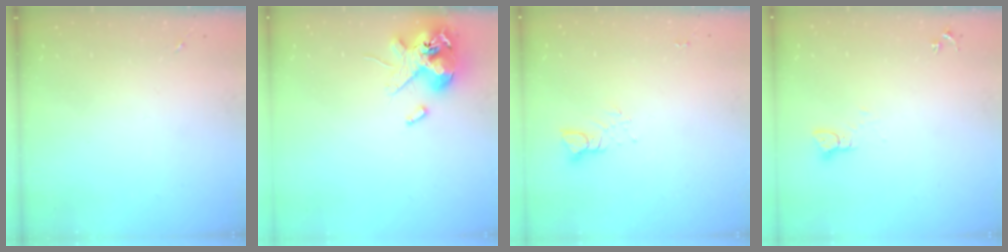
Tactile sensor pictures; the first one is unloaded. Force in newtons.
{"total": 13.4, "press": 13.2, "slide": 2.3}
{"total": 3.9, "press": 3.8, "slide": 0.3}
{"total": 2.1, "press": 2.1, "slide": 0.2}